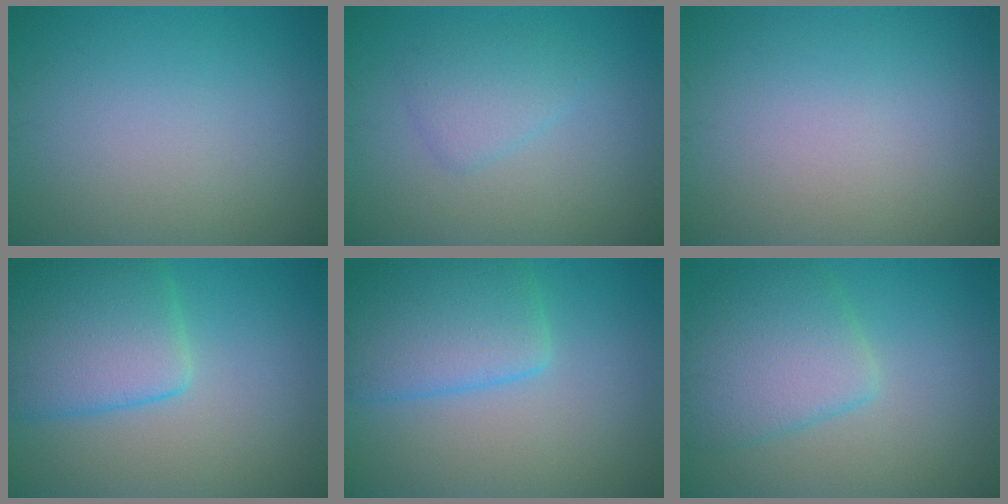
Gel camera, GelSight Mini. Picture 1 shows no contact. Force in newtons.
{"total": 2.3, "press": 2.3, "slide": 0.1}
{"total": 0.0}
{"total": 6.9, "press": 6.9, "slide": 0.4}
{"total": 5.9, "press": 5.8, "slide": 0.3}
{"total": 5.3, "press": 5.3, "slide": 0.3}